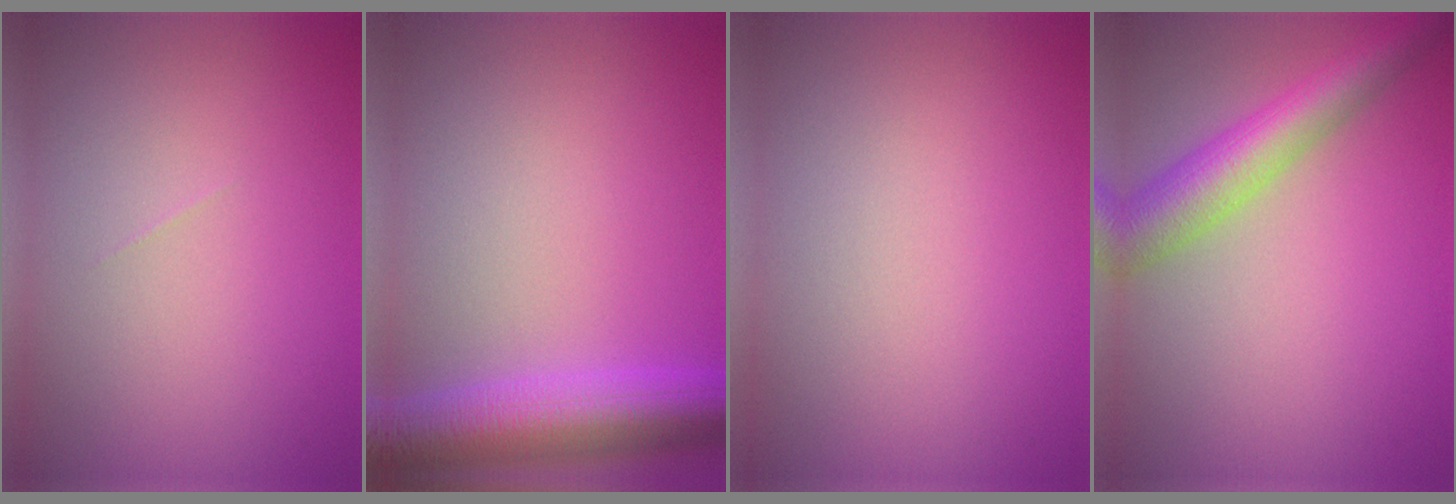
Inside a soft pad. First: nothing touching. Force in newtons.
{"total": 7.3, "press": 7.3, "slide": 0.2}
{"total": 0.0}
{"total": 6.0, "press": 6.0, "slide": 0.2}